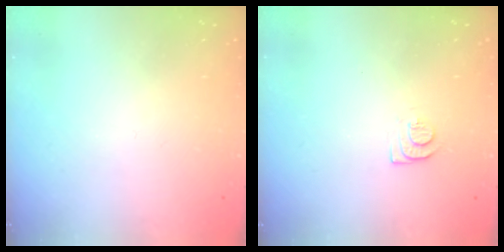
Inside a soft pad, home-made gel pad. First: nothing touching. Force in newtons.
{"total": 6.7, "press": 6.6, "slide": 0.7}